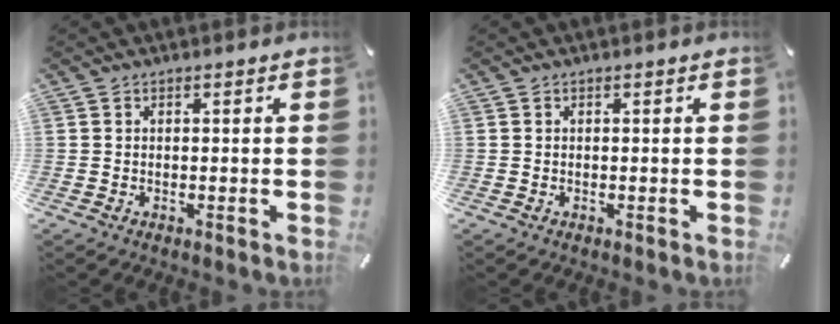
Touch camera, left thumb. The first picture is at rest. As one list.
[{"total": 0.0}]